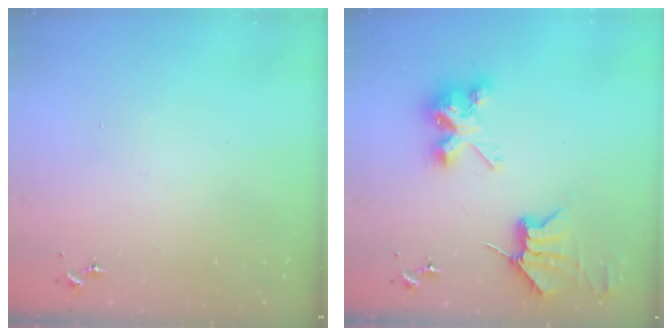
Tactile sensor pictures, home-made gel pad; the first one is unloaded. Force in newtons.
{"total": 10.1, "press": 10.1, "slide": 0.4}